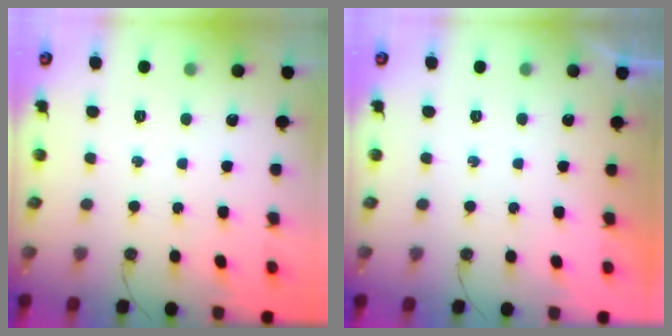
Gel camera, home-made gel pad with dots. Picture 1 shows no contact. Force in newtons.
{"total": 0.0}